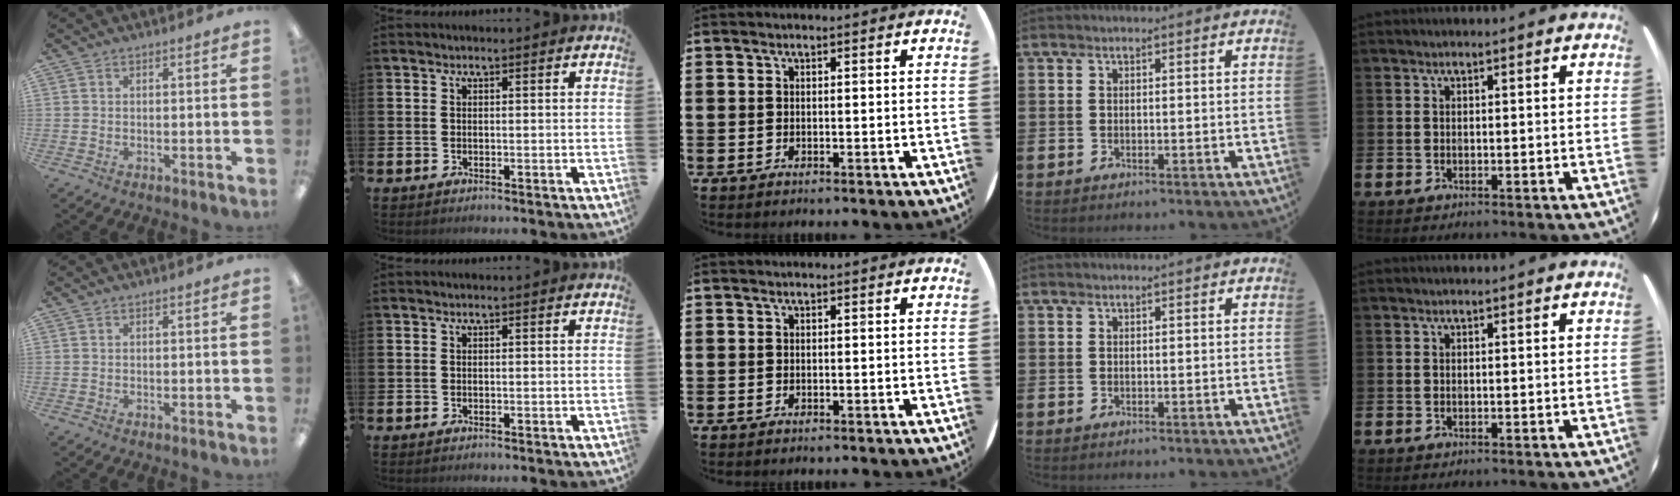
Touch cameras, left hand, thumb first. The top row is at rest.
{}